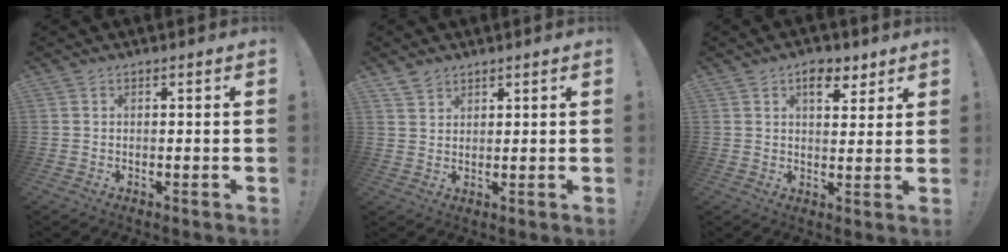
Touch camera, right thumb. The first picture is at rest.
{"total": 3.4, "force": [2.7, 1.9, 0.8], "torque": [-0.014, -0.013, 0.052]}
{"total": 7.2, "force": [4.2, 3.9, 4.3], "torque": [-0.046, -0.016, 0.069]}